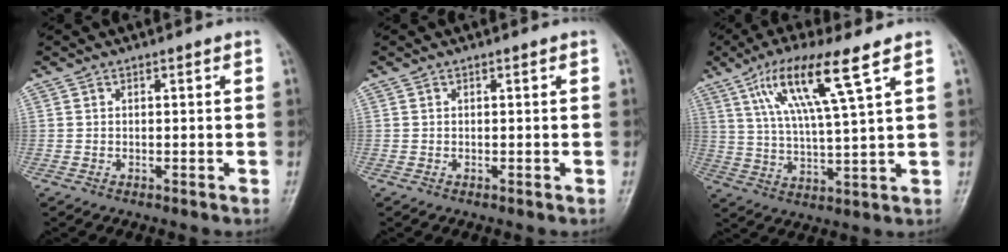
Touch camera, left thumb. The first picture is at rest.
{"total": 0.0}
{"total": 13.1, "force": [6.6, 1.5, 11.2], "torque": [-0.220, -0.018, 0.125]}